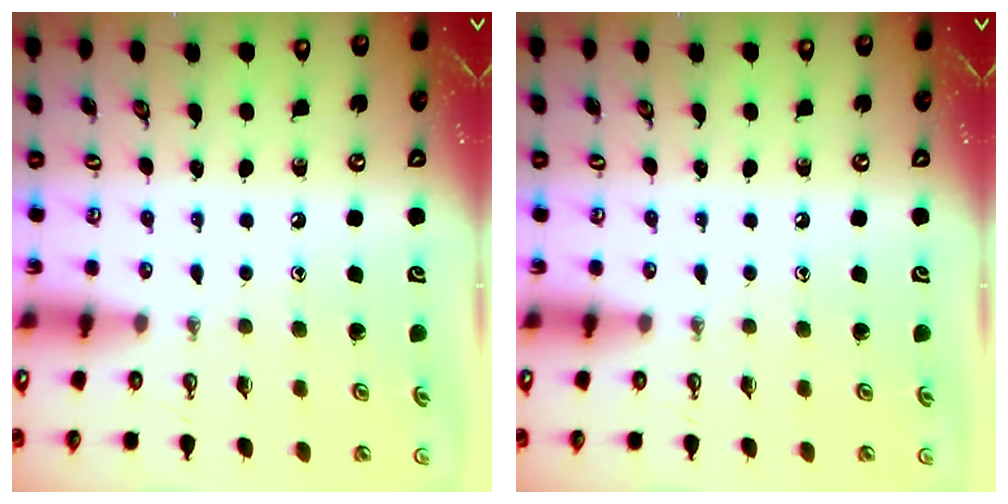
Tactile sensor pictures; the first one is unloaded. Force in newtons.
{"total": 0.0}